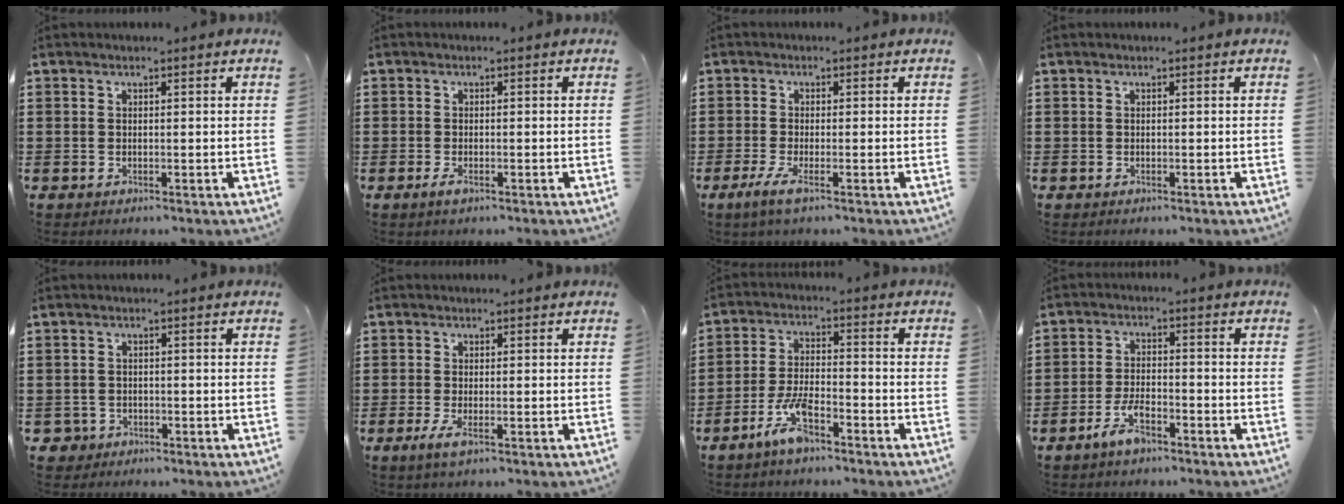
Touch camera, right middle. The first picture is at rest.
{"total": 1.4, "force": [-0.7, 0.8, 0.8], "torque": [-0.024, -0.001, -0.017]}
{"total": 2.8, "force": [-1.4, 0.8, 2.3], "torque": [-0.052, -0.002, -0.030]}
{"total": 0.0}
{"total": 1.6, "force": [-1.0, 1.2, 0.3], "torque": [-0.018, -0.005, -0.025]}
{"total": 2.0, "force": [-0.8, 0.8, 1.6], "torque": [-0.043, -0.005, -0.020]}
{"total": 6.8, "force": [-4.4, 2.1, 4.7], "torque": [-0.118, -0.002, -0.088]}
{"total": 4.8, "force": [-3.4, 1.8, 2.8], "torque": [-0.066, 0.006, -0.068]}